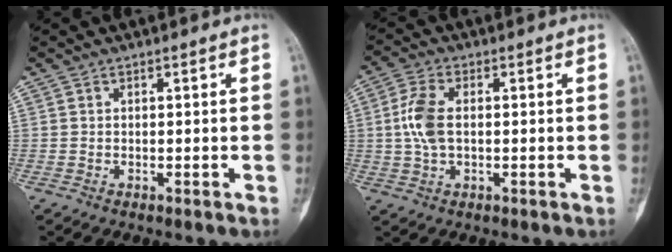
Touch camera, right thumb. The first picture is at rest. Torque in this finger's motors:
{"motor_torque": [-0.04, 0.22, 0.40, 0.39, 0.14]}